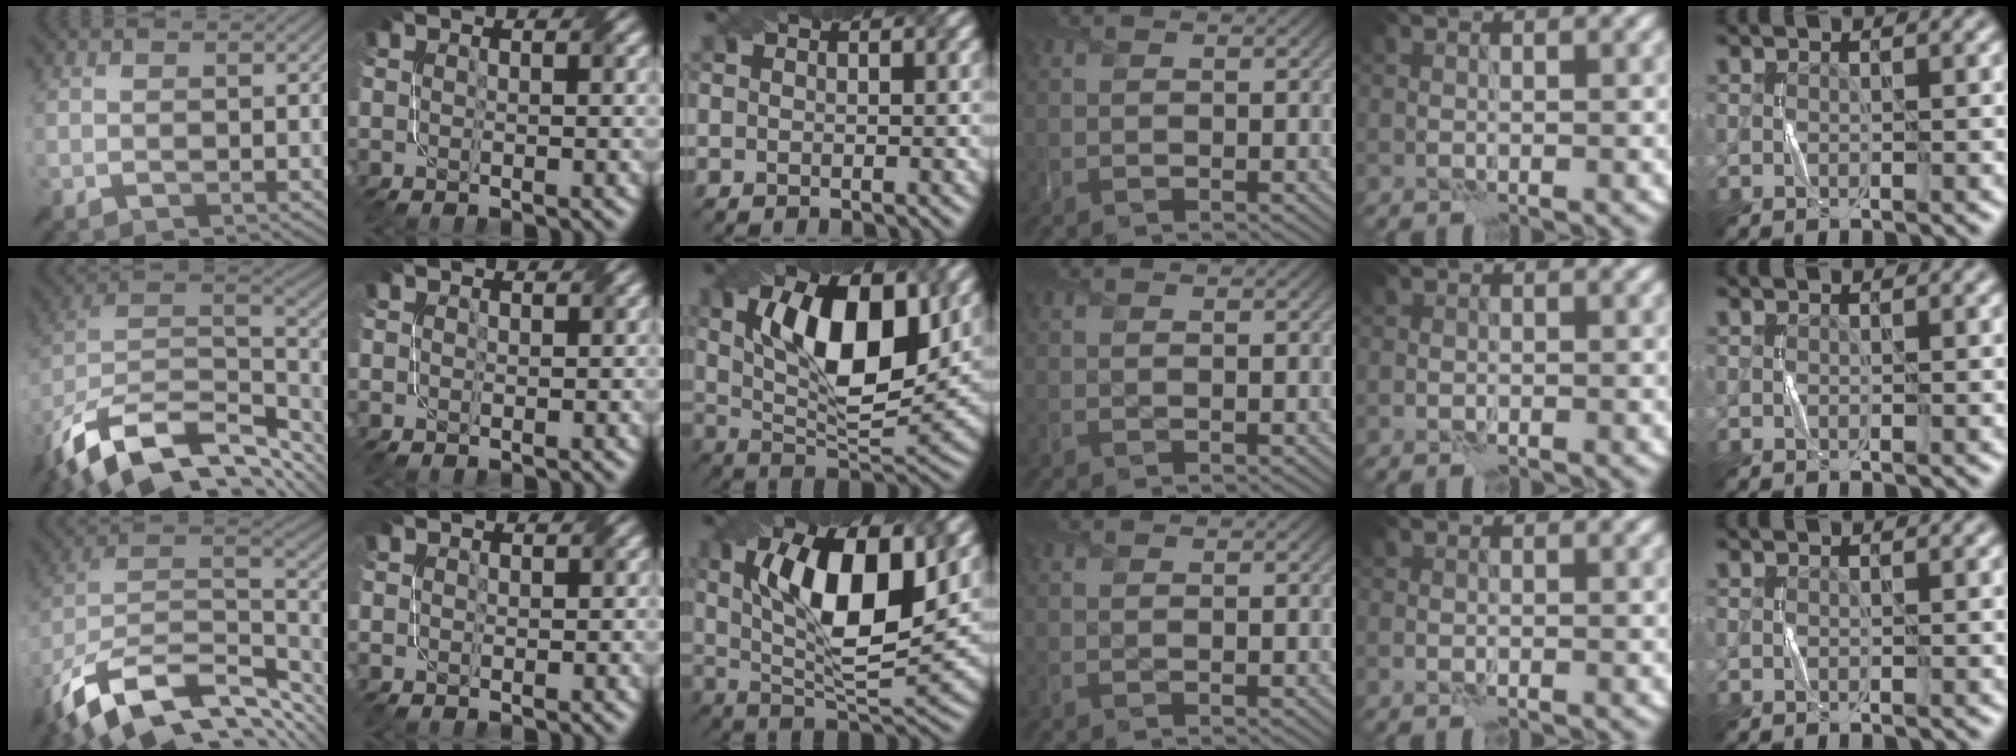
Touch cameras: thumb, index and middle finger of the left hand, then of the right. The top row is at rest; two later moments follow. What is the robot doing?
{"motion": "twist", "object": "screw"}